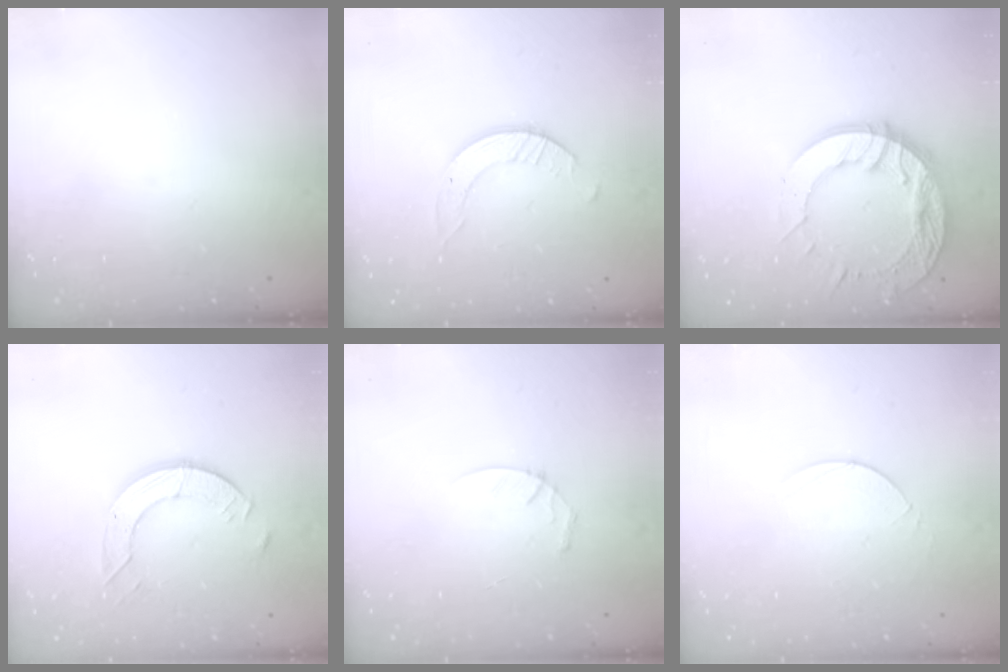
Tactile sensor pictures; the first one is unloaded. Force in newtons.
{"total": 2.4, "press": 2.4, "slide": 0.3}
{"total": 20.5, "press": 20.5, "slide": 1.9}
{"total": 8.4, "press": 8.4, "slide": 0.5}
{"total": 3.5, "press": 3.5, "slide": 0.3}
{"total": 4.9, "press": 4.9, "slide": 0.4}